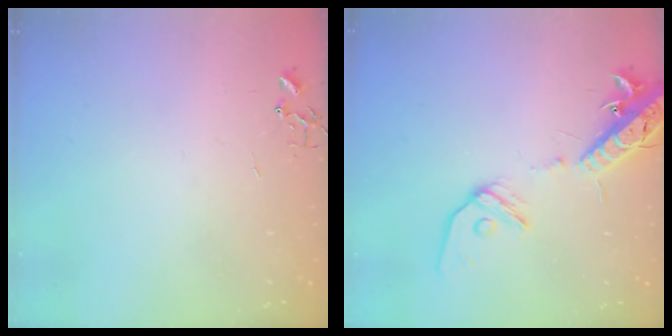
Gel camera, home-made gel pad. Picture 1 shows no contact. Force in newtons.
{"total": 15.4, "press": 15.0, "slide": 3.5}